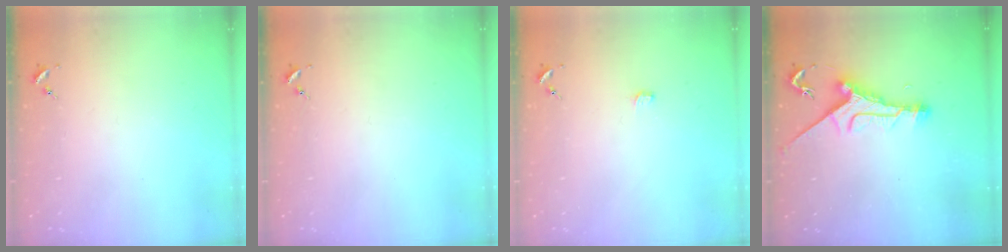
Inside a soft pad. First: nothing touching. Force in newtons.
{"total": 0.0}
{"total": 2.2, "press": 2.2, "slide": 0.2}
{"total": 10.0, "press": 9.9, "slide": 0.7}